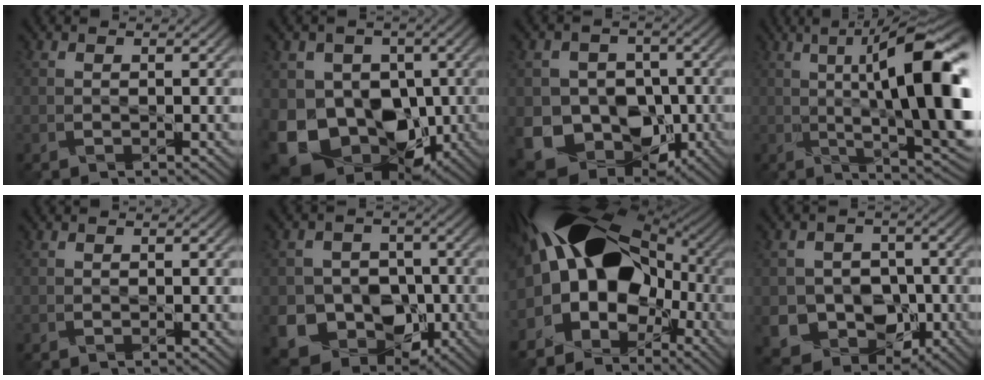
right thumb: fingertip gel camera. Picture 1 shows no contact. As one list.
[{"total": 15.1, "force": [-3.7, 12.2, 8.0], "torque": [-0.155, -0.020, -0.082]}, {"total": 13.4, "force": [-4.1, 11.4, 5.7], "torque": [-0.115, -0.030, -0.082]}, {"total": 16.0, "force": [1.5, 4.2, 15.3], "torque": [-0.219, 0.015, 0.036]}, {"total": 0.0}, {"total": 11.4, "force": [-4.0, 9.8, 4.4], "torque": [-0.087, -0.028, -0.083]}, {"total": 18.2, "force": [0.9, 12.8, 13.0], "torque": [-0.198, -0.008, 0.022]}, {"total": 9.0, "force": [-2.9, 7.8, 3.5], "torque": [-0.071, -0.023, -0.062]}]